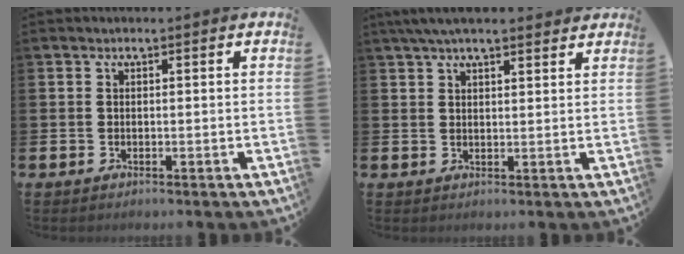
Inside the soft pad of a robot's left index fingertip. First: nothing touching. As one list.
[{"total": 4.2, "force": [3.7, 0.8, 2.0], "torque": [-0.044, -0.005, 0.067]}]